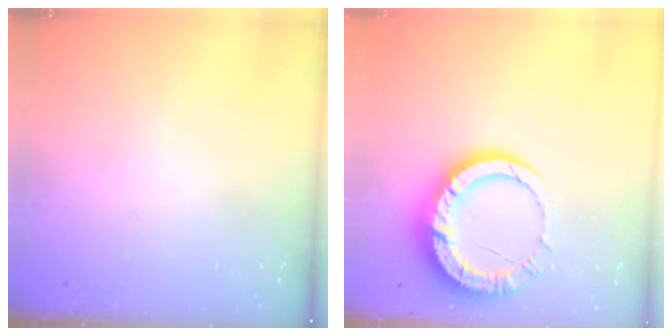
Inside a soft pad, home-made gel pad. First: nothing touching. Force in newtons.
{"total": 13.4, "press": 13.3, "slide": 1.1}